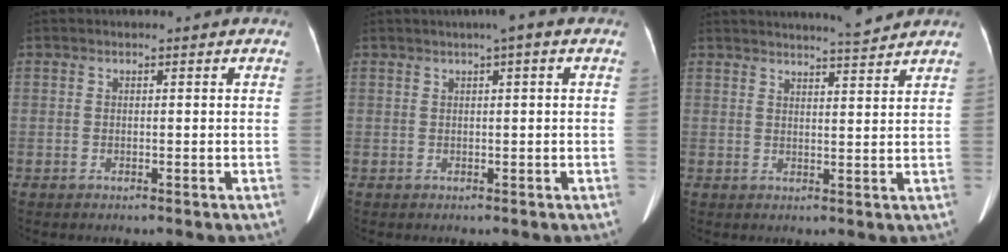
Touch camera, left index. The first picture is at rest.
{"total": 2.4, "force": [1.1, 0.0, 2.1], "torque": [-0.037, 0.009, 0.015]}
{"total": 6.2, "force": [5.9, -0.8, 1.7], "torque": [-0.030, -0.002, 0.078]}